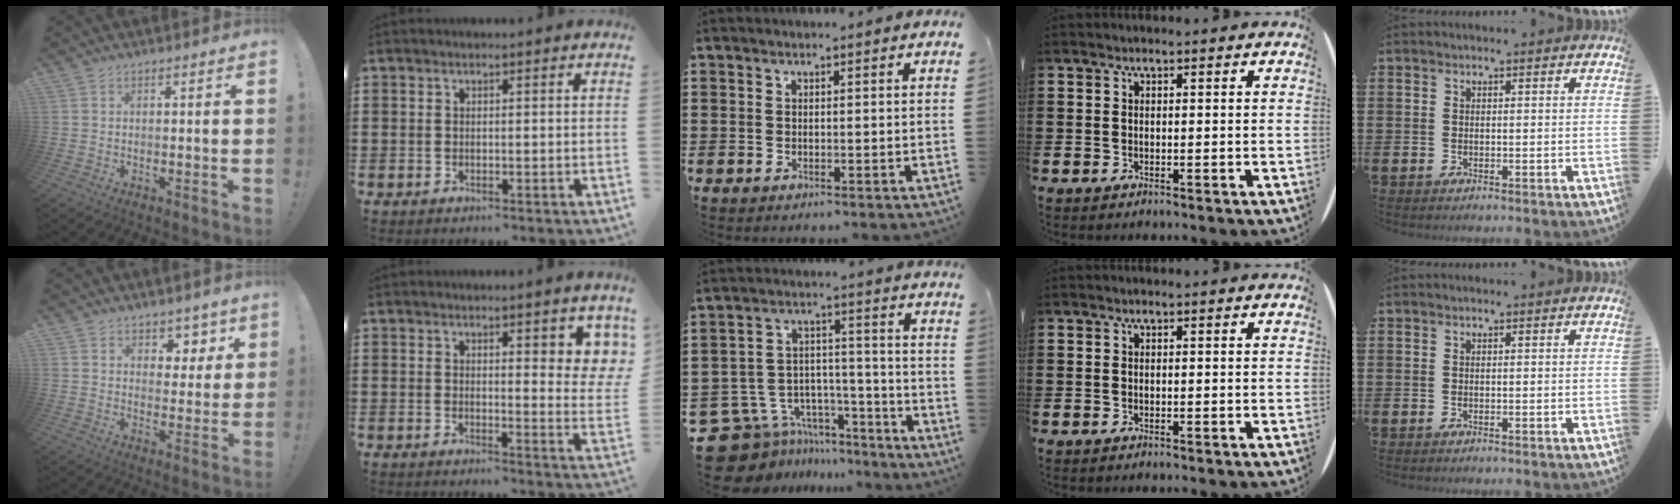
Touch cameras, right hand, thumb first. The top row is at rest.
{"thumb": {"total": 6.2, "force": [4.2, 4.4, 1.0], "torque": [0.000, -0.037, 0.081]}, "index": {"total": 3.7, "force": [2.3, 1.1, 2.7], "torque": [-0.037, -0.011, 0.035]}, "middle": {"total": 9.0, "force": [-7.0, 5.4, 1.5], "torque": [-0.057, 0.016, -0.135]}}